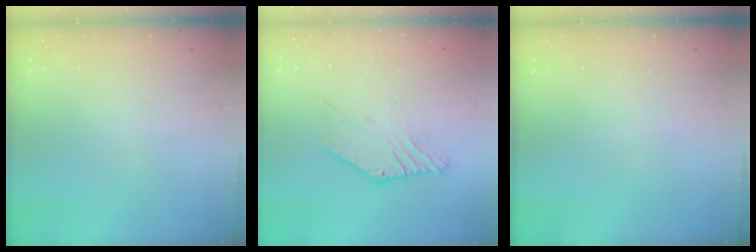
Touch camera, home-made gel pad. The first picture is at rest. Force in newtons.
{"total": 3.1, "press": 3.1, "slide": 0.2}
{"total": 0.0}